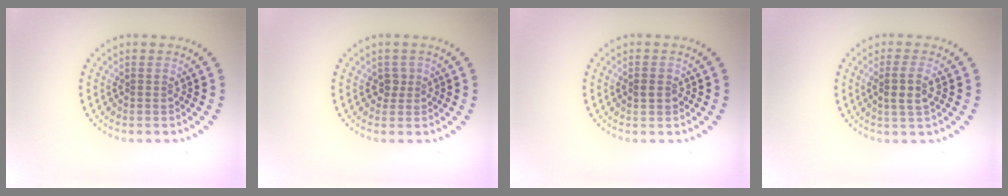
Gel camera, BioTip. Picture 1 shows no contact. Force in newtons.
{"total": 1.3, "press": 0.9, "slide": 0.9}
{"total": 1.2, "press": 1.2, "slide": 0.2}
{"total": 2.1, "press": 2.0, "slide": 0.8}